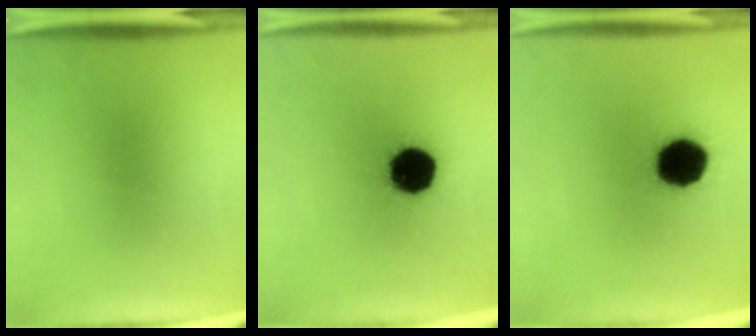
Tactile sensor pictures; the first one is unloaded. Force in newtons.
{"total": 17.2}
{"total": 16.0}